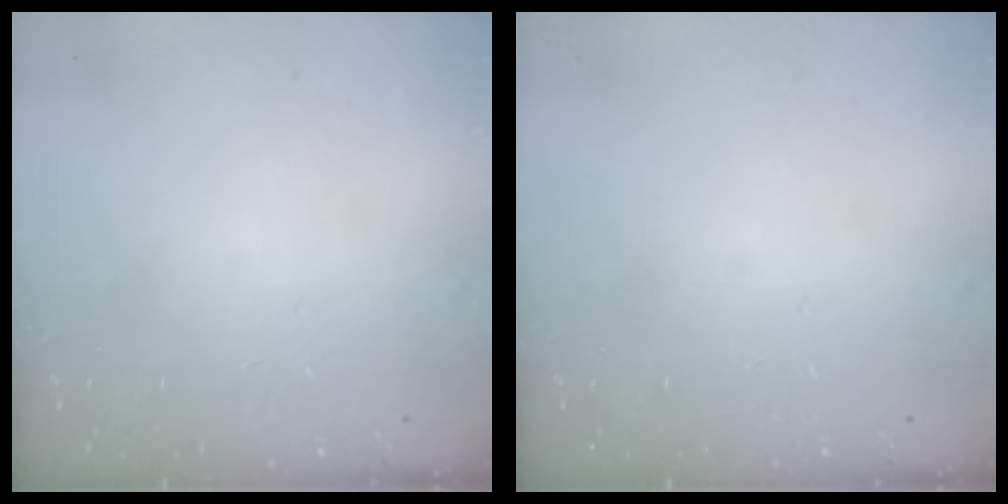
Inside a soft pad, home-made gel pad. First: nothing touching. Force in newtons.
{"total": 0.0}